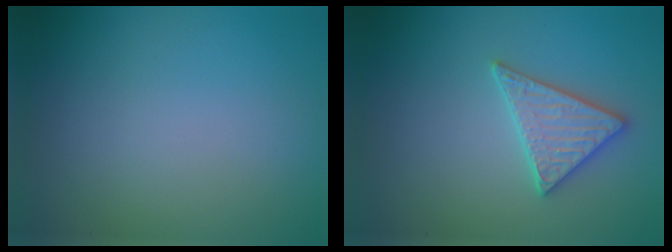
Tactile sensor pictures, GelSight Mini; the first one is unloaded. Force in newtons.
{"total": 3.1, "press": 3.0, "slide": 0.4}